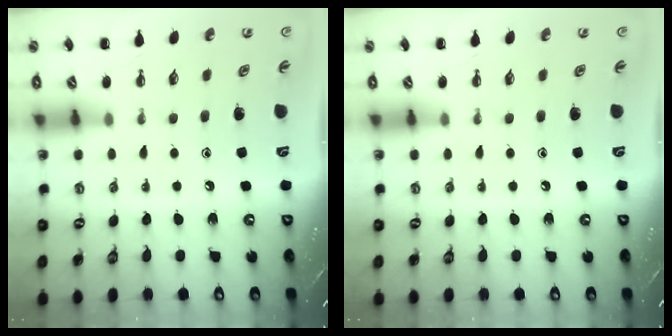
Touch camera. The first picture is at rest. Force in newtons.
{"total": 0.0}